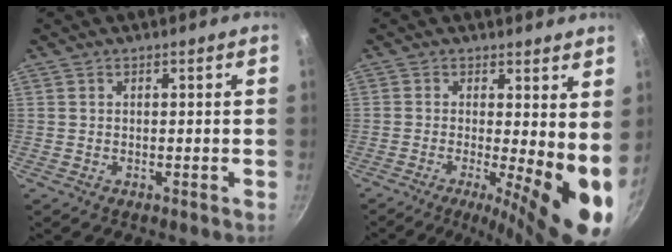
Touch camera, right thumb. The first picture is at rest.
{"total": 11.7, "force": [-0.8, 3.1, 11.2], "torque": [-0.143, -0.017, -0.012]}